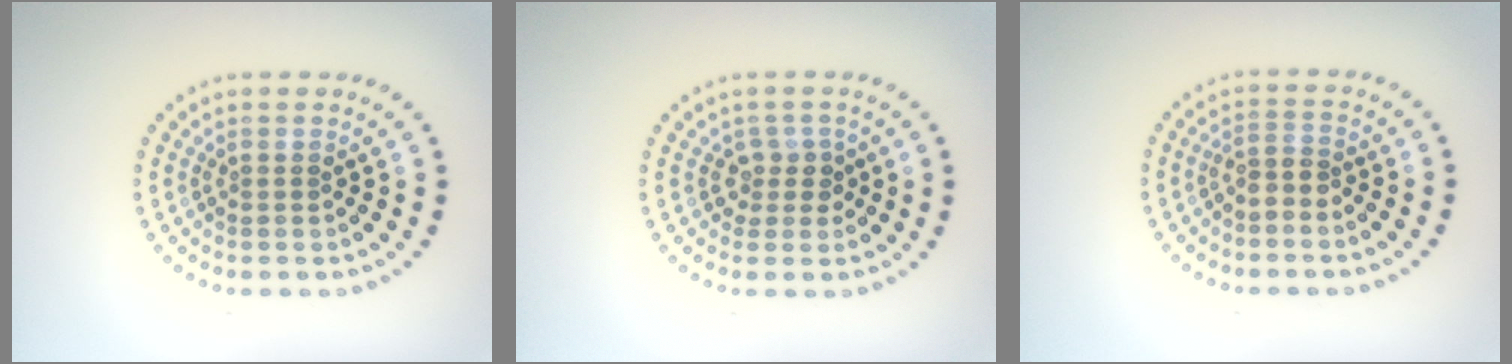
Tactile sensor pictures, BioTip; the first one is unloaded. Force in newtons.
{"total": 1.9, "press": 1.4, "slide": 1.3}
{"total": 1.5, "press": 1.1, "slide": 1.0}